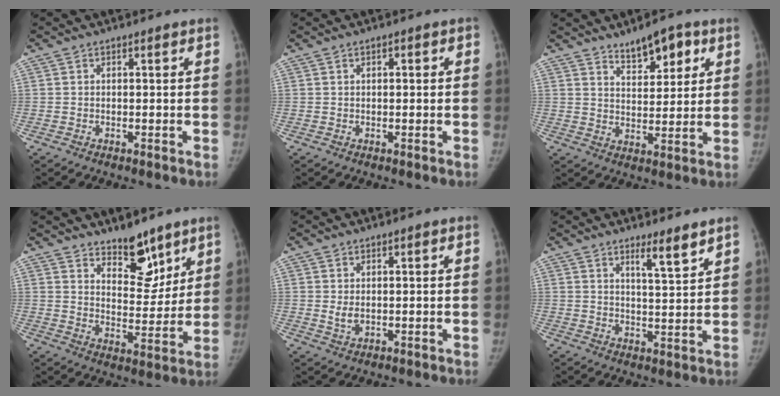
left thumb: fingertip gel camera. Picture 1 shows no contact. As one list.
[{"total": 1.1, "force": [0.2, 0.7, 0.9], "torque": [-0.005, 0.005, 0.001]}, {"total": 8.2, "force": [5.0, 3.7, 5.3], "torque": [-0.052, -0.028, 0.080]}, {"total": 10.3, "force": [7.6, 4.8, 4.9], "torque": [-0.036, -0.061, 0.130]}, {"total": 2.3, "force": [0.5, 1.4, 1.7], "torque": [-0.024, -0.007, 0.015]}, {"total": 5.4, "force": [4.0, 0.6, 3.6], "torque": [-0.050, -0.037, 0.063]}]